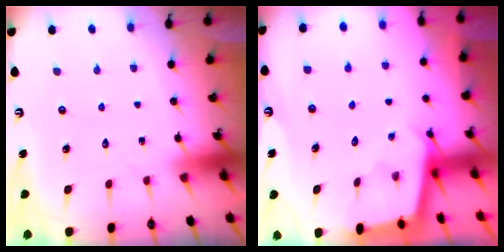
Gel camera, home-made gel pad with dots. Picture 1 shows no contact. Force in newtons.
{"total": 2.6, "press": 2.6, "slide": 0.2}